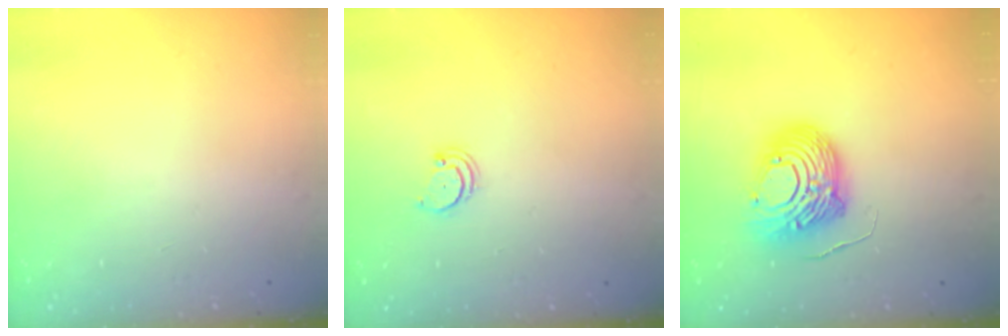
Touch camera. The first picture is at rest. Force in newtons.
{"total": 2.4, "press": 2.3, "slide": 0.5}
{"total": 12.6, "press": 12.6, "slide": 1.4}